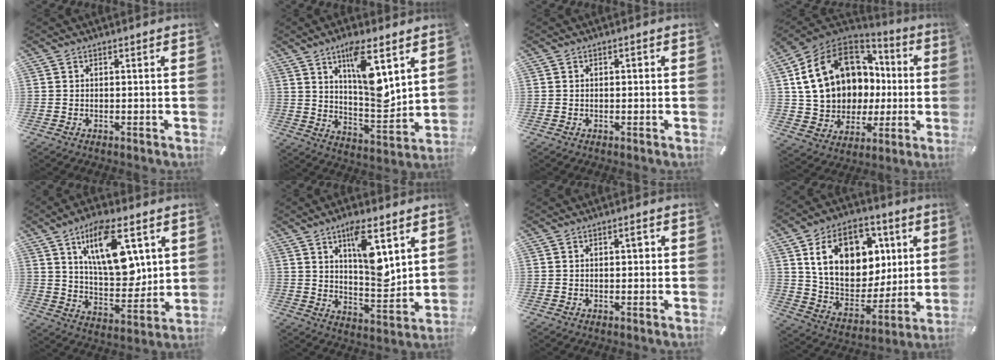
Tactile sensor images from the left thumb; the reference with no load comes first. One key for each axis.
{"total": 13.7, "fx": 7.1, "fy": 4.8, "fz": 10.7, "tx": -0.160, "ty": -0.042, "tz": 0.118}
{"total": 1.0, "fx": 0.0, "fy": 0.7, "fz": 0.8, "tx": -0.016, "ty": 0.004, "tz": -0.003}
{"total": 17.1, "fx": 4.9, "fy": 13.7, "fz": 8.9, "tx": -0.186, "ty": -0.035, "tz": 0.107}
{"total": 17.1, "fx": 7.5, "fy": 8.5, "fz": 12.8, "tx": -0.215, "ty": -0.020, "tz": 0.124}
{"total": 12.5, "fx": 6.1, "fy": 5.0, "fz": 9.8, "tx": -0.147, "ty": -0.038, "tz": 0.099}
{"total": 2.3, "fx": 0.3, "fy": 1.2, "fz": 1.9, "tx": -0.031, "ty": 0.005, "tz": 0.001}
{"total": 19.4, "fx": 6.7, "fy": 14.4, "fz": 11.1, "tx": -0.188, "ty": -0.015, "tz": 0.128}